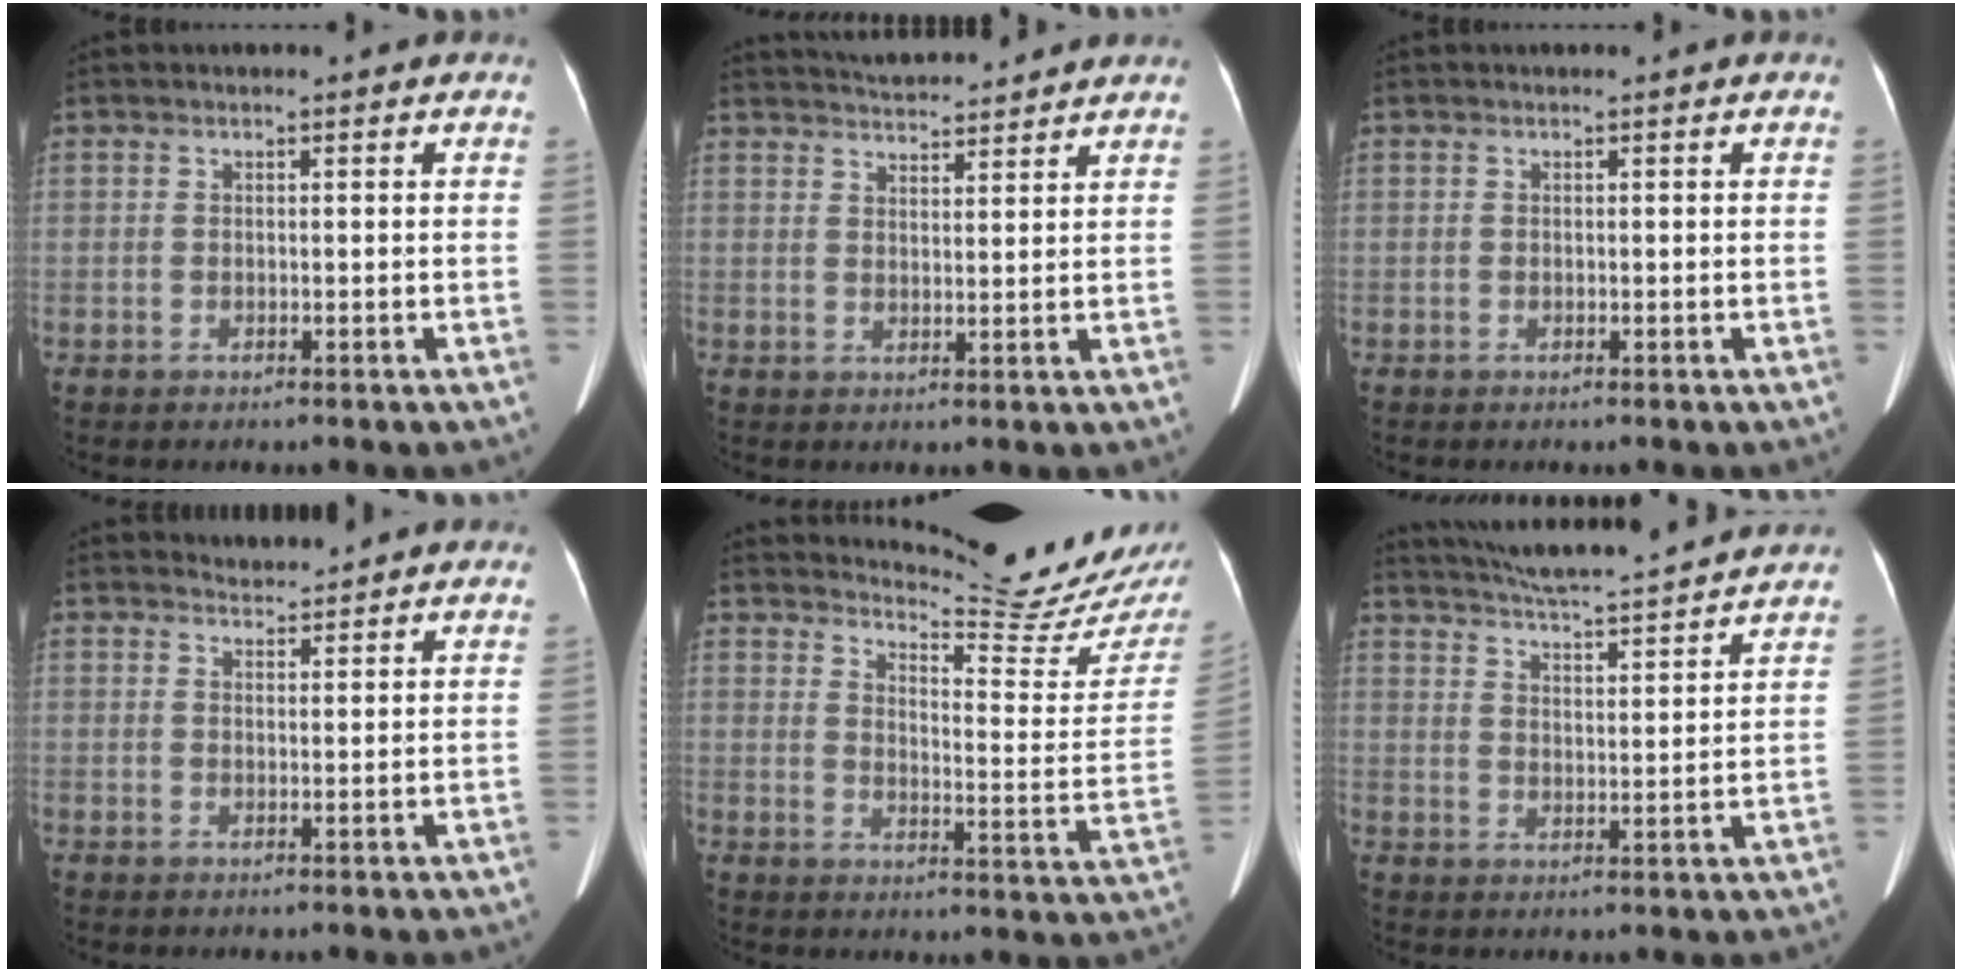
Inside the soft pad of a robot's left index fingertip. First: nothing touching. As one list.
[{"total": 9.1, "force": [8.8, 0.7, 2.3], "torque": [-0.043, 0.020, 0.126]}, {"total": 0.0}, {"total": 2.3, "force": [2.3, 0.1, -0.4], "torque": [-0.006, 0.008, 0.038]}, {"total": 16.4, "force": [15.9, -0.8, 4.1], "torque": [-0.066, -0.107, 0.193]}, {"total": 16.5, "force": [15.2, 0.3, 6.4], "torque": [-0.116, 0.011, 0.219]}]